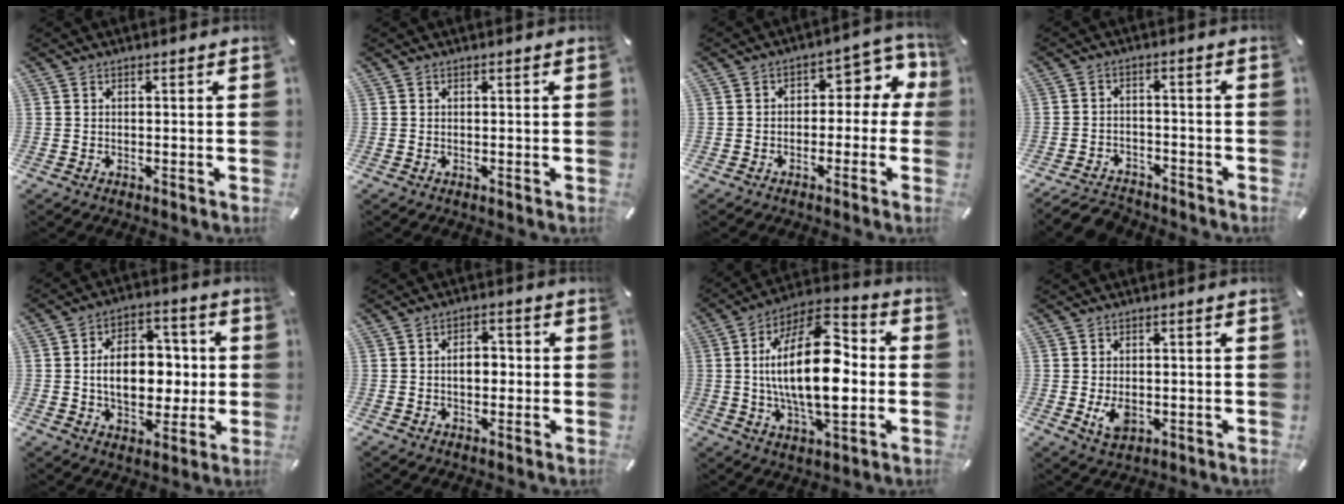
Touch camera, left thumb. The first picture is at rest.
{"total": 0.0}
{"total": 7.0, "force": [0.1, 5.1, 4.9], "torque": [-0.059, 0.000, -0.004]}
{"total": 6.1, "force": [-5.3, 2.4, 1.7], "torque": [-0.037, 0.024, -0.104]}
{"total": 14.0, "force": [-0.3, 10.0, 9.8], "torque": [-0.145, 0.007, -0.002]}
{"total": 5.1, "force": [-0.5, 3.3, 3.8], "torque": [-0.048, 0.001, -0.016]}
{"total": 23.5, "force": [-0.2, 11.4, 20.6], "torque": [-0.383, -0.009, -0.010]}
{"total": 4.7, "force": [-0.9, 3.1, 3.3], "torque": [-0.070, -0.007, -0.018]}